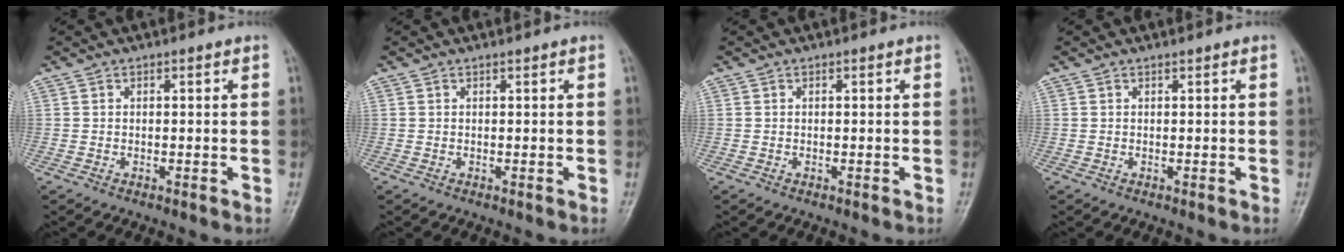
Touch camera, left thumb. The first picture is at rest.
{"total": 0.0}
{"total": 0.0}
{"total": 0.0}